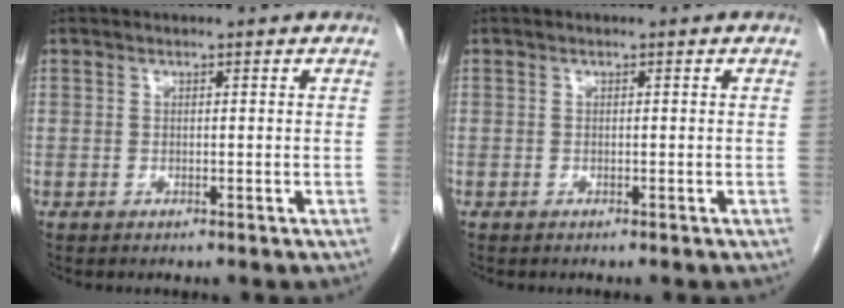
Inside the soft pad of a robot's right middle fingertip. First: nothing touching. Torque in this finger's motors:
{"motor_torque": [1.05, -1.09, 0.20, 0.05]}